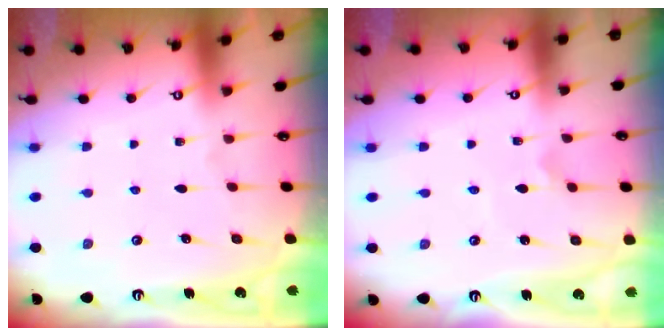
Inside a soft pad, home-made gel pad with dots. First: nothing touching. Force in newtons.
{"total": 1.7, "press": 1.7, "slide": 0.1}